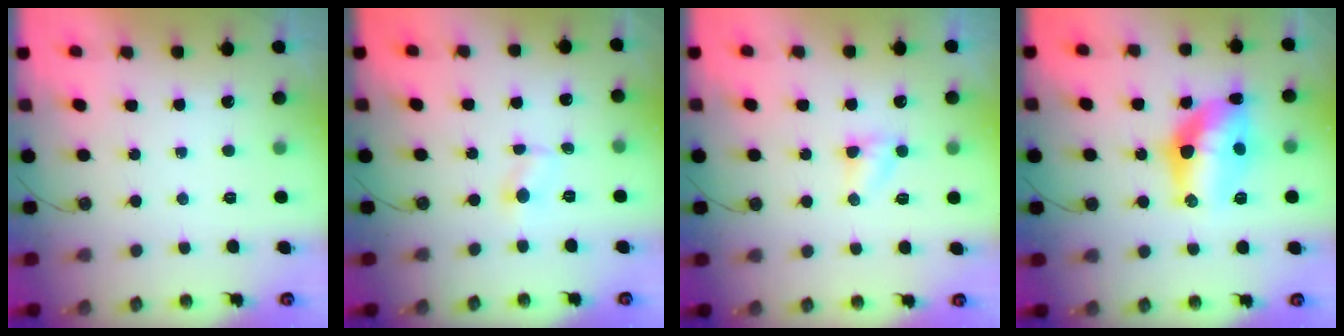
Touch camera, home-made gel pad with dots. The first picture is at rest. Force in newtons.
{"total": 2.1, "press": 2.1, "slide": 0.2}
{"total": 3.3, "press": 3.3, "slide": 0.3}
{"total": 14.6, "press": 14.0, "slide": 4.0}